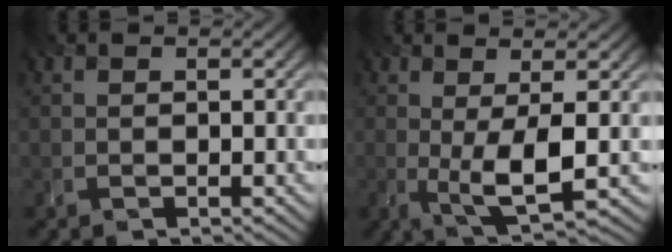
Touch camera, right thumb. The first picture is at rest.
{"total": 5.6, "force": [-0.2, 1.5, 5.4], "torque": [-0.105, -0.004, -0.002]}